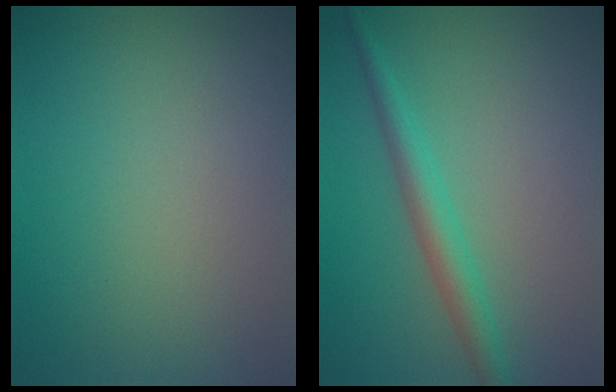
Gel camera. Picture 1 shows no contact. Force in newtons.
{"total": 2.7, "press": 2.7, "slide": 0.2}